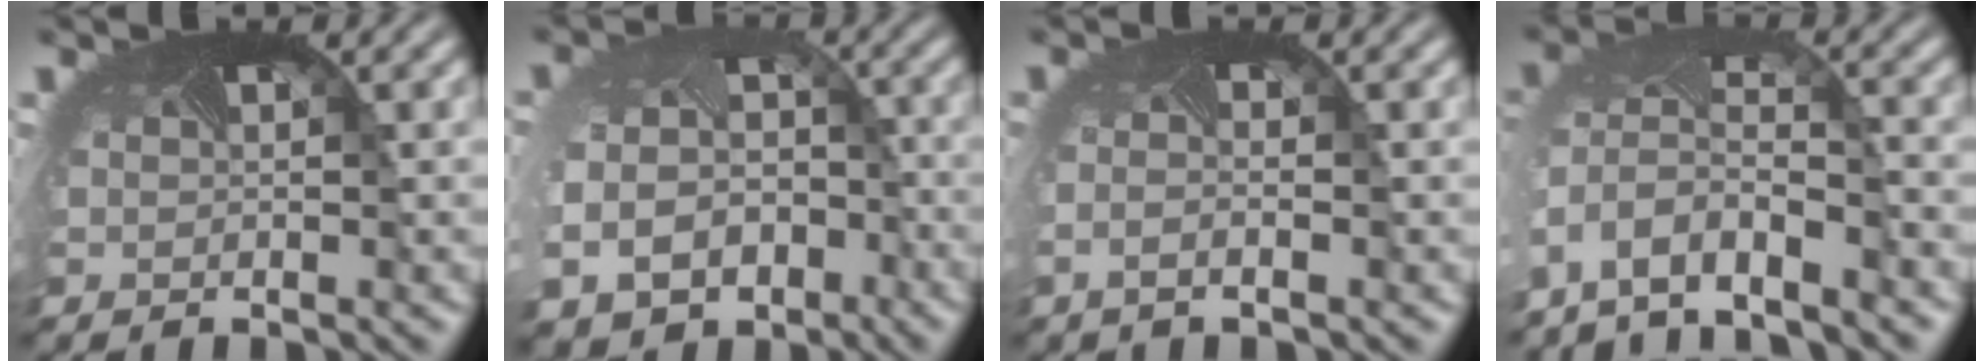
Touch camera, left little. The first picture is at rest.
{"total": 9.5, "force": [-4.1, 7.6, 4.0], "torque": [-0.094, -0.054, -0.048]}
{"total": 1.2, "force": [-0.7, 0.2, 1.0], "torque": [-0.029, -0.010, -0.018]}
{"total": 6.1, "force": [-4.9, 2.2, 2.9], "torque": [-0.076, -0.017, -0.087]}